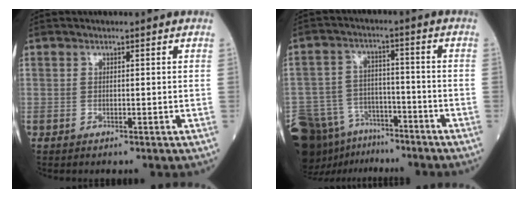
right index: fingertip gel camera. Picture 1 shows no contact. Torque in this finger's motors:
{"motor_torque": [0.90, -1.24, 1.05, 0.21]}